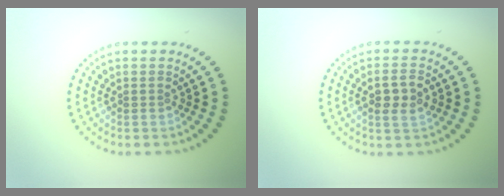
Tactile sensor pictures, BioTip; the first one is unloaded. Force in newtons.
{"total": 2.5, "press": 2.4, "slide": 0.5}